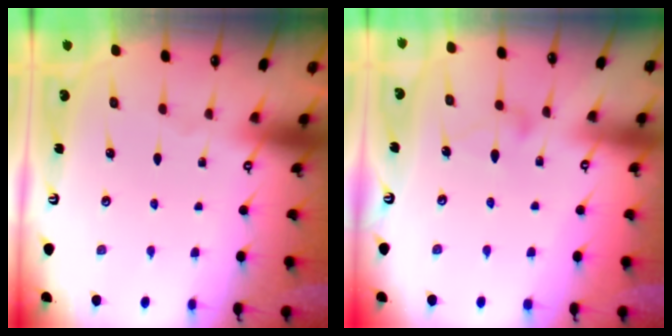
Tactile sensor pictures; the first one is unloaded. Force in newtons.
{"total": 7.7, "press": 7.7, "slide": 0.4}